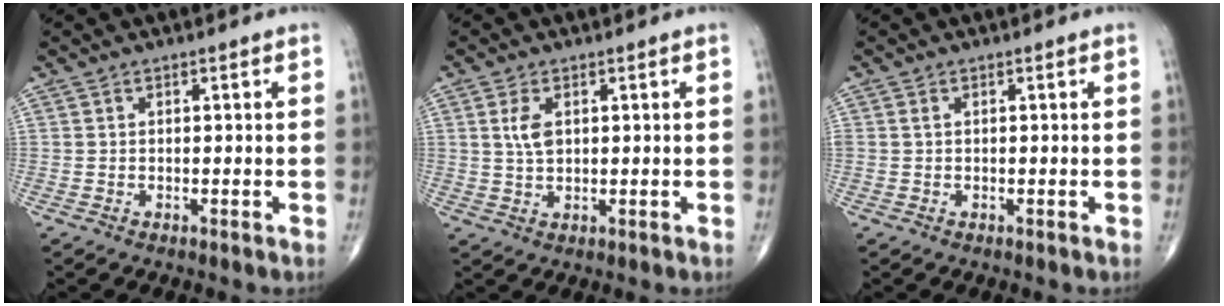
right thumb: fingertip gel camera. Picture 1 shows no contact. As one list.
[{"total": 3.8, "force": [1.1, 2.1, 3.0], "torque": [-0.061, -0.004, 0.023]}, {"total": 0.7, "force": [0.2, 0.4, 0.5], "torque": [-0.013, 0.005, 0.004]}]